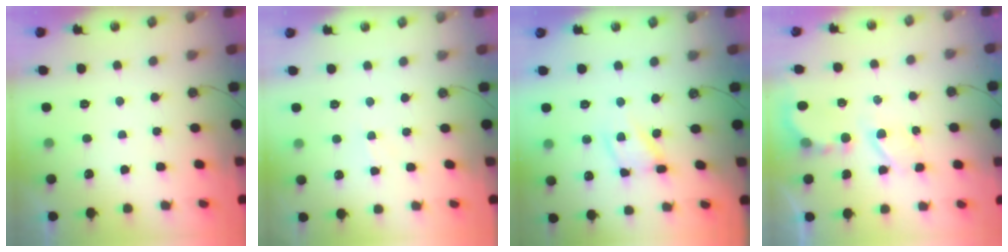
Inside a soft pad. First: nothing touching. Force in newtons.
{"total": 2.1, "press": 2.1, "slide": 0.4}
{"total": 12.0, "press": 12.0, "slide": 0.8}
{"total": 6.7, "press": 6.7, "slide": 0.6}